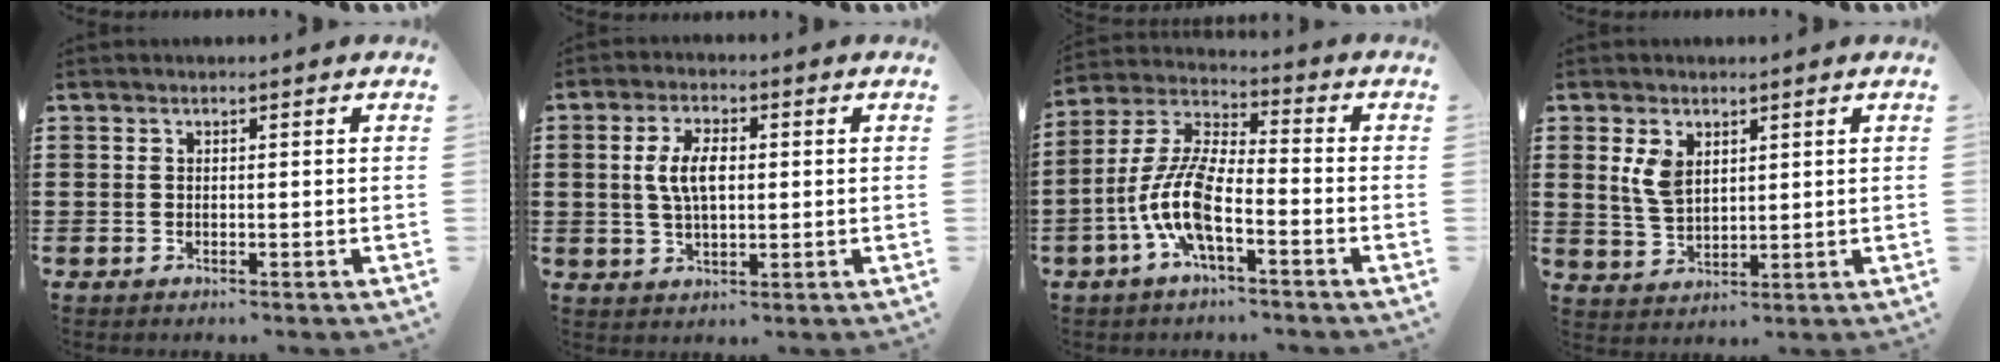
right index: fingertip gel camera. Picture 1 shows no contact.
{"total": 5.9, "force": [0.5, 2.7, 5.2], "torque": [-0.112, 0.008, 0.005]}
{"total": 9.7, "force": [-4.0, 2.9, 8.3], "torque": [-0.202, -0.010, -0.083]}
{"total": 4.4, "force": [1.9, 2.7, 2.9], "torque": [-0.073, 0.006, 0.032]}